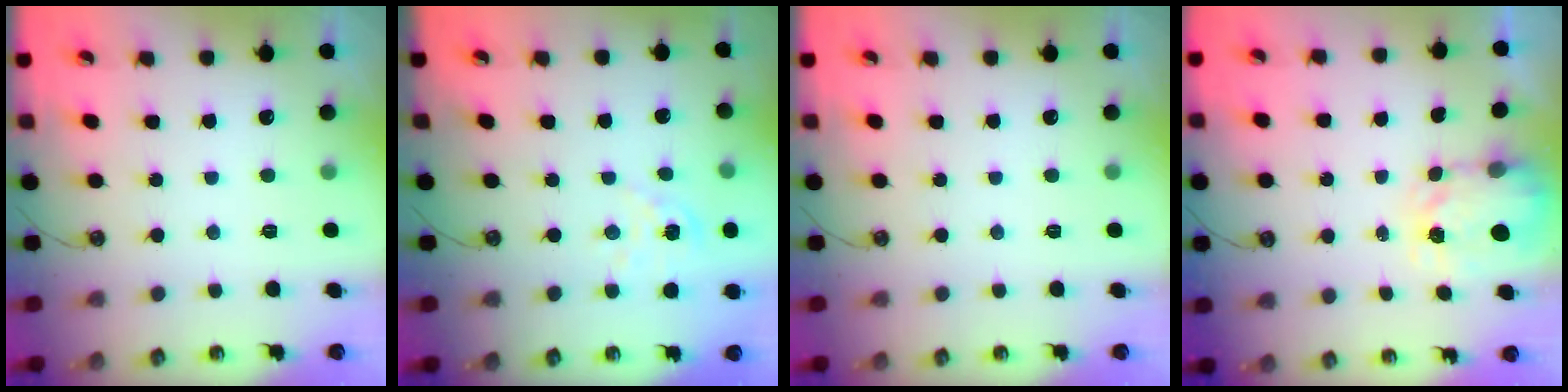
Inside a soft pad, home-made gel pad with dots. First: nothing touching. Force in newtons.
{"total": 2.9, "press": 2.9, "slide": 0.3}
{"total": 0.0}
{"total": 3.7, "press": 3.6, "slide": 0.4}